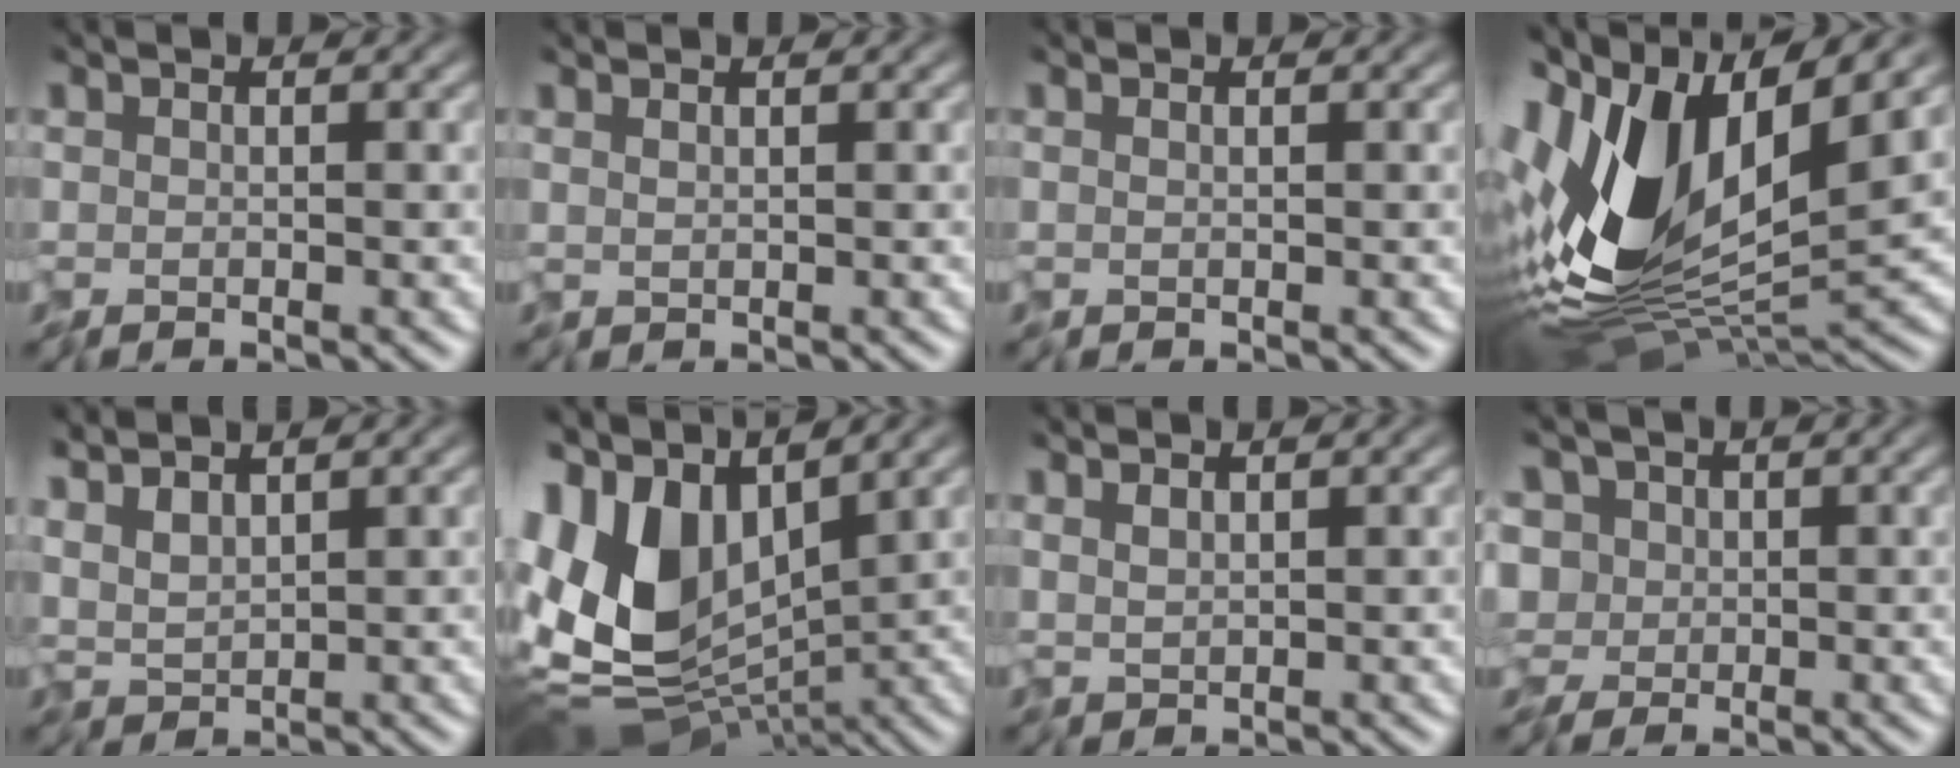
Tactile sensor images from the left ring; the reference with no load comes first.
{"total": 0.6, "force": [0.3, 0.1, 0.5], "torque": [-0.011, 0.000, 0.006]}
{"total": 0.0}
{"total": 13.8, "force": [1.6, 6.8, 12.0], "torque": [-0.242, -0.010, 0.018]}
{"total": 2.2, "force": [1.0, 0.8, 1.8], "torque": [-0.046, 0.002, 0.012]}
{"total": 13.9, "force": [1.5, 8.7, 10.8], "torque": [-0.217, -0.008, 0.040]}
{"total": 1.5, "force": [0.7, 0.7, 1.2], "torque": [-0.029, 0.001, 0.012]}
{"total": 4.1, "force": [-0.3, 3.3, 2.5], "torque": [-0.056, 0.017, -0.017]}